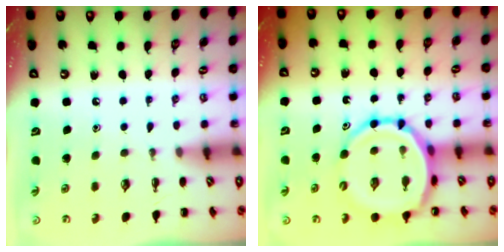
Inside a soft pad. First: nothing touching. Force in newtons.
{"total": 14.0, "press": 13.4, "slide": 3.8}